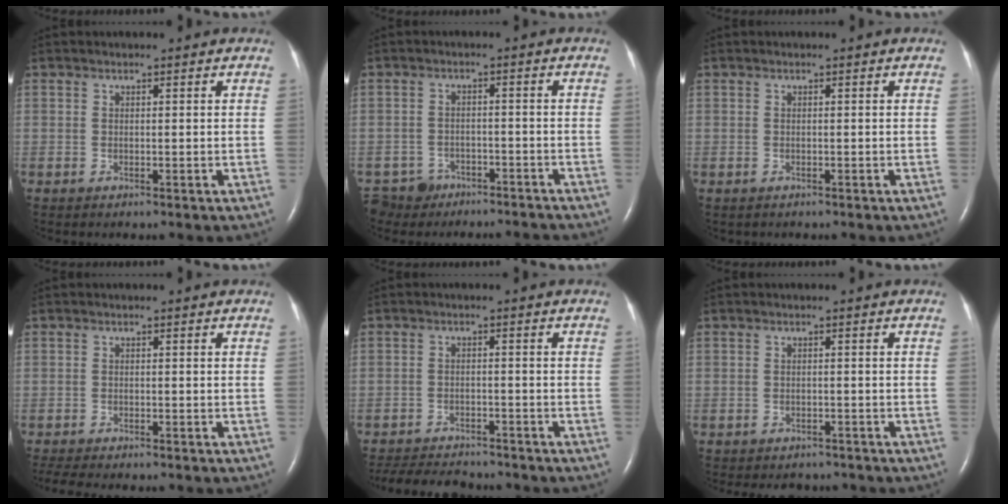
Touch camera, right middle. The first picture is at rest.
{"total": 6.3, "force": [-5.5, 3.0, -0.2], "torque": [0.005, 0.004, -0.085]}
{"total": 0.0}
{"total": 5.9, "force": [-5.1, 1.1, 2.9], "torque": [-0.046, -0.007, -0.073]}
{"total": 9.9, "force": [-9.2, 2.1, 3.1], "torque": [-0.057, -0.007, -0.134]}
{"total": 4.3, "force": [-3.8, 1.9, 0.6], "torque": [-0.010, 0.002, -0.044]}